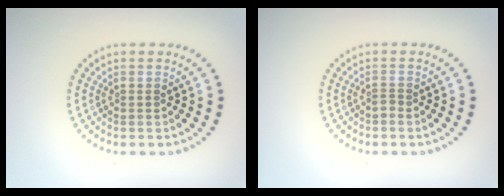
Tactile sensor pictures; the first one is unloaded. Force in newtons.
{"total": 0.7, "press": 0.4, "slide": 0.6}